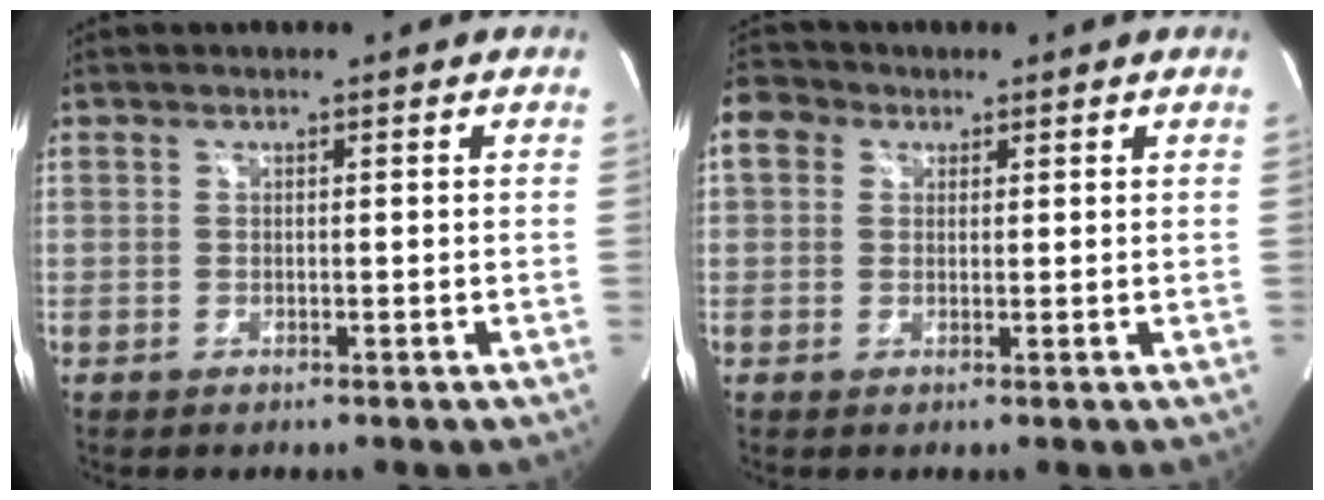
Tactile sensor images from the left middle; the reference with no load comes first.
{"total": 4.2, "force": [1.5, 3.6, 1.6], "torque": [-0.036, 0.025, 0.026]}